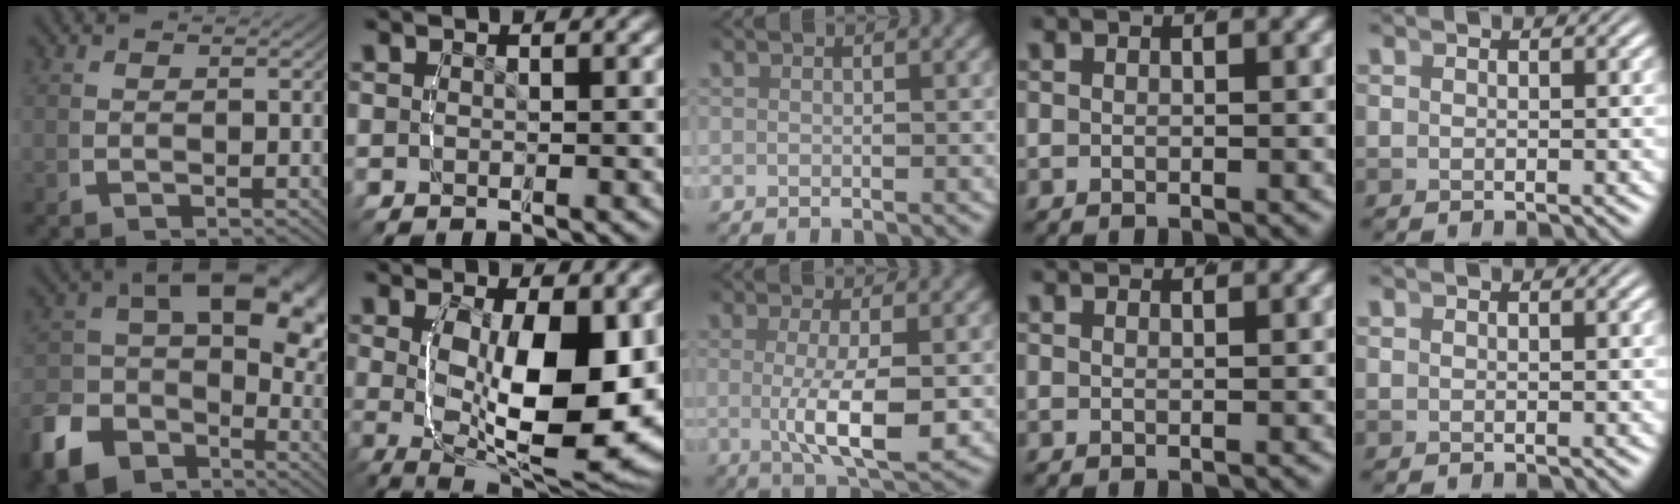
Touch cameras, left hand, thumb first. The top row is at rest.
{"thumb": {"total": 13.3, "force": [-3.2, 9.6, 8.7], "torque": [-0.143, -0.021, -0.052]}, "index": {"total": 12.7, "force": [-1.4, 6.5, 10.8], "torque": [-0.196, -0.044, -0.005]}, "middle": {"total": 5.7, "force": [-0.5, 1.6, 5.5], "torque": [-0.098, -0.017, -0.001]}, "ring": {"total": 1.4, "force": [1.3, -0.5, 0.2], "torque": [0.008, -0.001, 0.021]}}